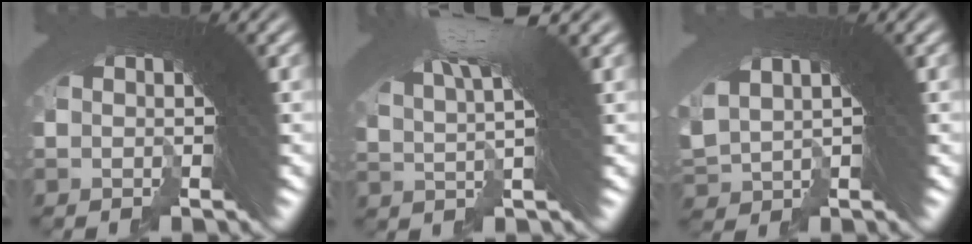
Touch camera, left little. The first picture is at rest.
{"total": 6.4, "force": [3.5, 1.2, 5.2], "torque": [-0.073, 0.023, 0.049]}
{"total": 1.8, "force": [0.4, 1.2, 1.3], "torque": [-0.018, 0.002, 0.020]}